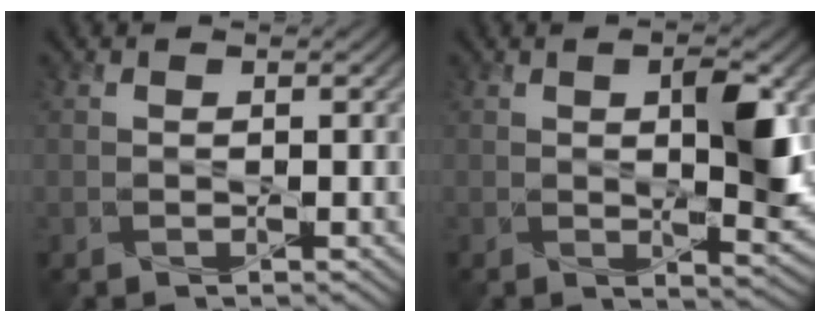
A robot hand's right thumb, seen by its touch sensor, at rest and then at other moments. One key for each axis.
{"total": 6.0, "fx": 1.2, "fy": 1.7, "fz": 5.6, "tx": -0.092, "ty": -0.007, "tz": 0.022}